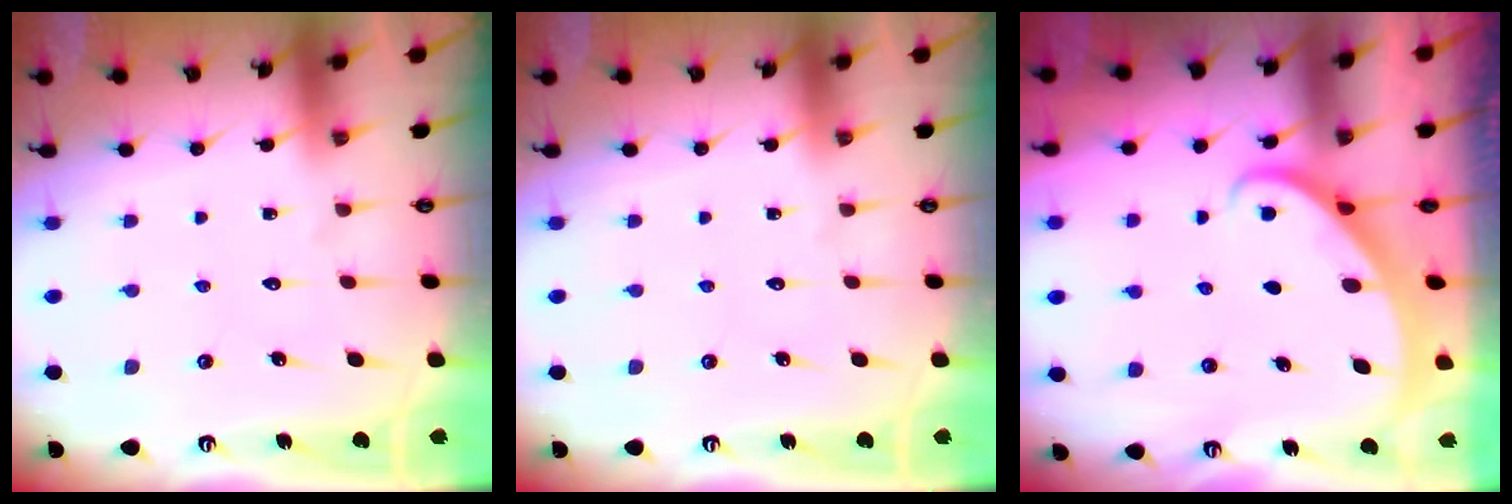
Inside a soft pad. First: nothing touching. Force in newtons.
{"total": 0.0}
{"total": 3.9, "press": 3.9, "slide": 0.3}